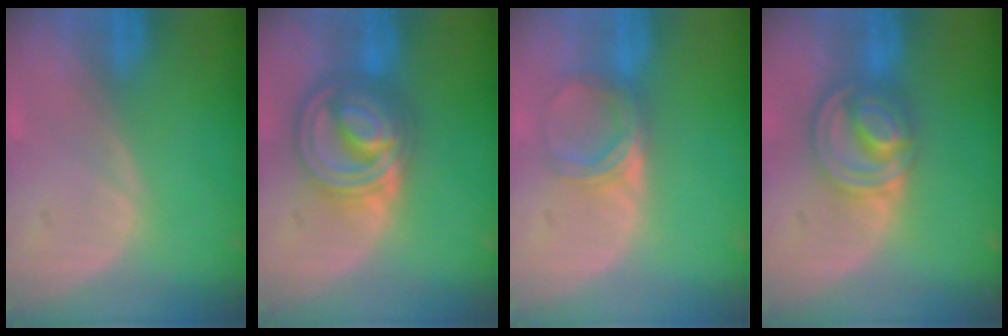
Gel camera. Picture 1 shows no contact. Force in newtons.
{"total": 9.3, "press": 9.3, "slide": 0.7}
{"total": 5.1, "press": 4.5, "slide": 2.3}
{"total": 7.9, "press": 6.8, "slide": 3.9}